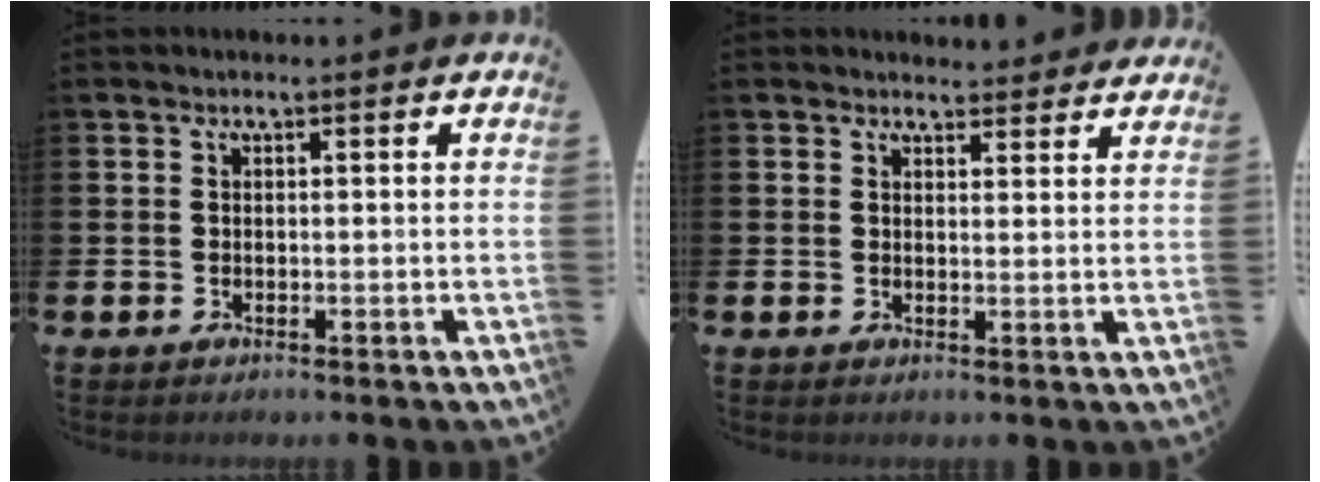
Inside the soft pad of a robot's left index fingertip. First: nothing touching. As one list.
[{"total": 2.9, "force": [2.8, 0.7, -0.2], "torque": [0.008, -0.017, 0.049]}]